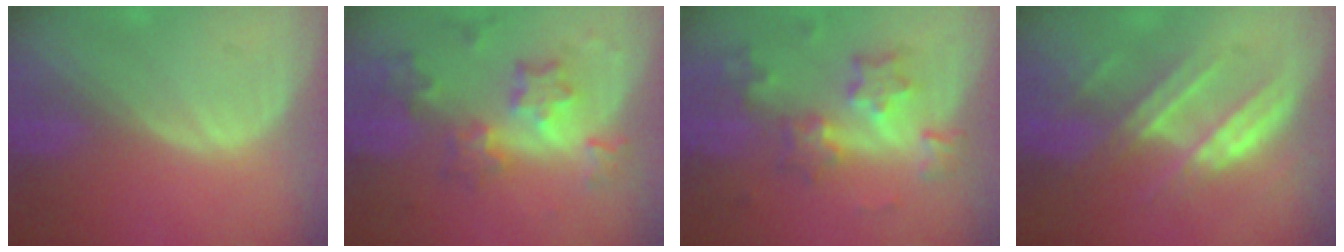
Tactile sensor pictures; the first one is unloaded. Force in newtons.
{"total": 8.5, "press": 7.5, "slide": 4.1}
{"total": 8.4, "press": 7.4, "slide": 4.0}
{"total": 7.4, "press": 7.2, "slide": 1.9}